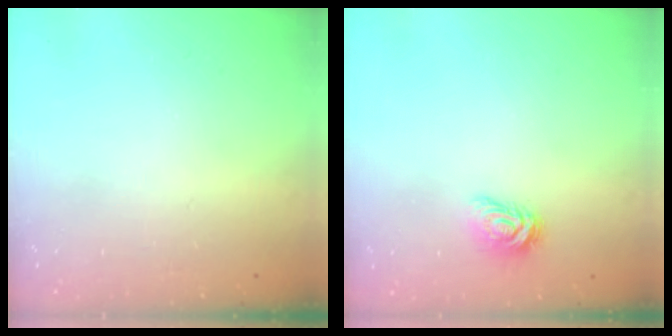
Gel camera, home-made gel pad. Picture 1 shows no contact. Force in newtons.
{"total": 4.2, "press": 4.2, "slide": 0.5}